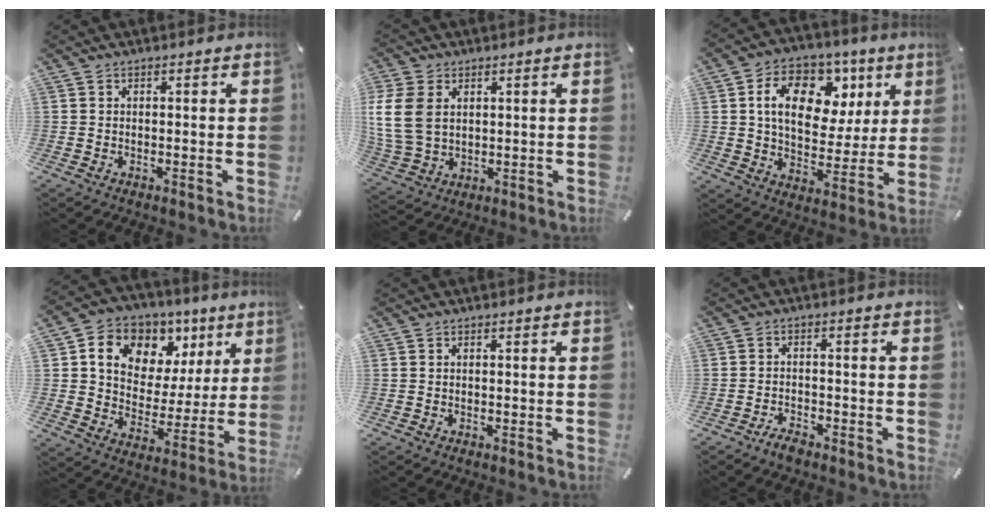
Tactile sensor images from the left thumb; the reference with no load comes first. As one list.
[{"total": 10.9, "force": [2.2, 8.3, 6.8], "torque": [-0.177, 0.008, 0.041]}, {"total": 15.8, "force": [6.0, 11.1, 9.6], "torque": [-0.147, -0.015, 0.107]}, {"total": 12.3, "force": [6.4, 9.5, 4.6], "torque": [-0.081, -0.043, 0.120]}, {"total": 0.0}, {"total": 3.0, "force": [-2.6, 1.1, 1.2], "torque": [-0.027, 0.012, -0.051]}]